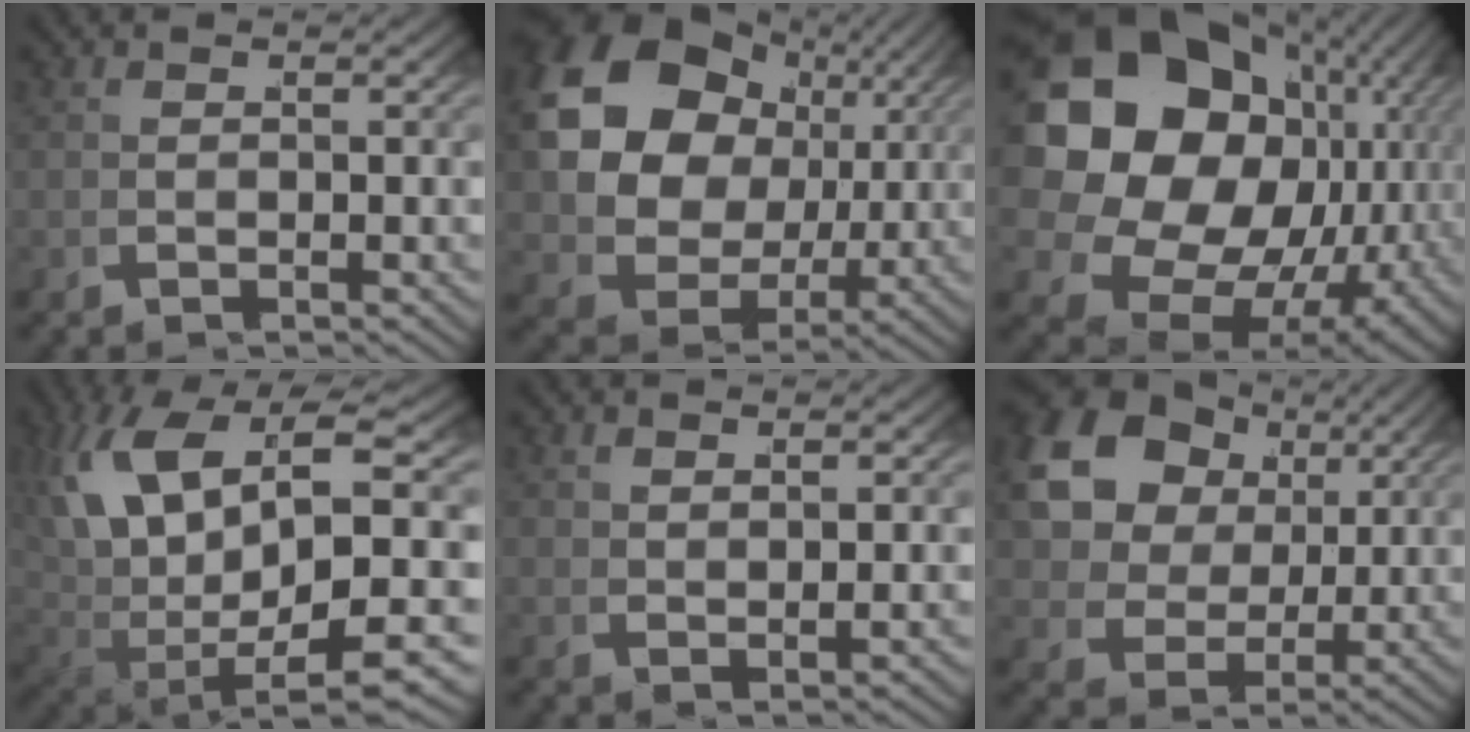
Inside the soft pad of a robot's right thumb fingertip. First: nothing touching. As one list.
[{"total": 17.5, "force": [2.2, 13.4, 11.1], "torque": [-0.262, -0.031, 0.044]}, {"total": 29.0, "force": [1.2, 21.2, 19.8], "torque": [-0.378, -0.035, 0.027]}, {"total": 15.5, "force": [0.0, 9.8, 12.0], "torque": [-0.284, -0.045, 0.033]}, {"total": 1.3, "force": [1.2, 0.0, 0.4], "torque": [-0.007, 0.006, 0.028]}, {"total": 13.7, "force": [3.5, 10.5, 8.1], "torque": [-0.194, -0.019, 0.065]}]